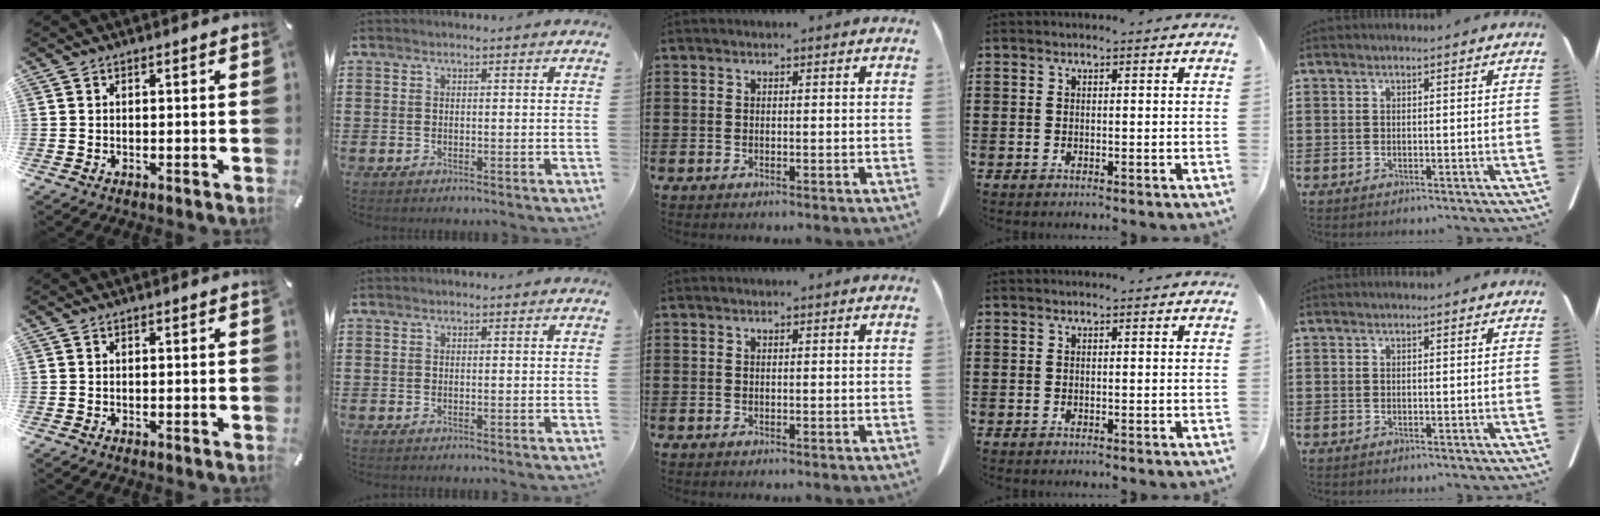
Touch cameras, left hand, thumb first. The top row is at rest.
{}